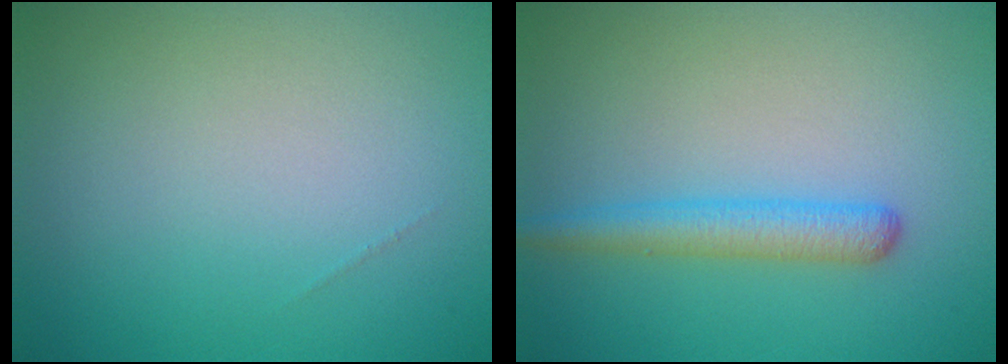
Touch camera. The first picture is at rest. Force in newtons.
{"total": 2.9, "press": 2.9, "slide": 0.1}